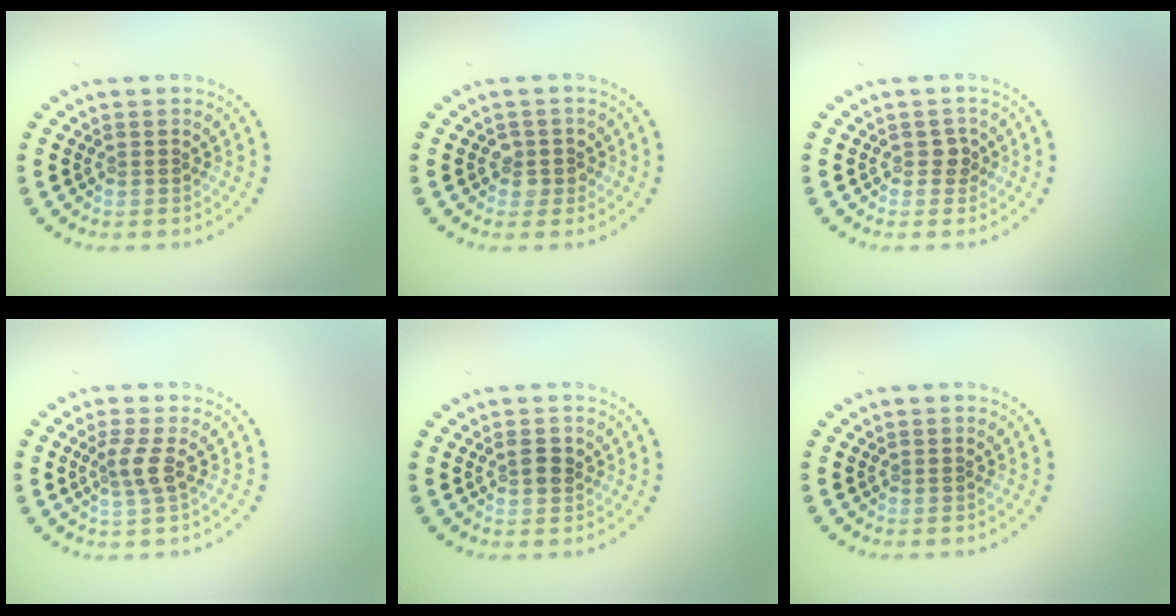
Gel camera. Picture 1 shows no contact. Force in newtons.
{"total": 1.5, "press": 1.4, "slide": 0.7}
{"total": 1.1, "press": 1.0, "slide": 0.6}
{"total": 2.0, "press": 1.6, "slide": 1.3}
{"total": 1.5, "press": 1.5, "slide": 0.2}
{"total": 0.0}